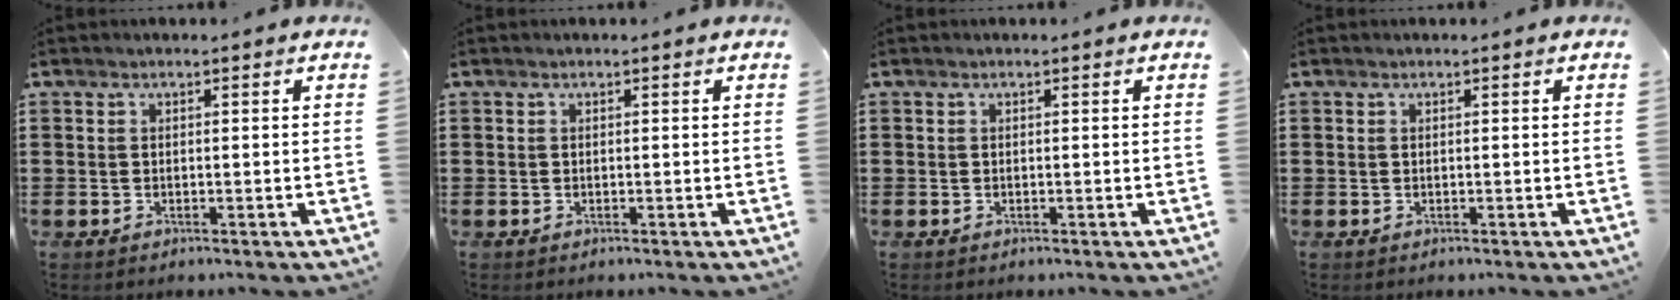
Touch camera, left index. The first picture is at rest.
{"total": 0.0}
{"total": 0.0}
{"total": 0.0}